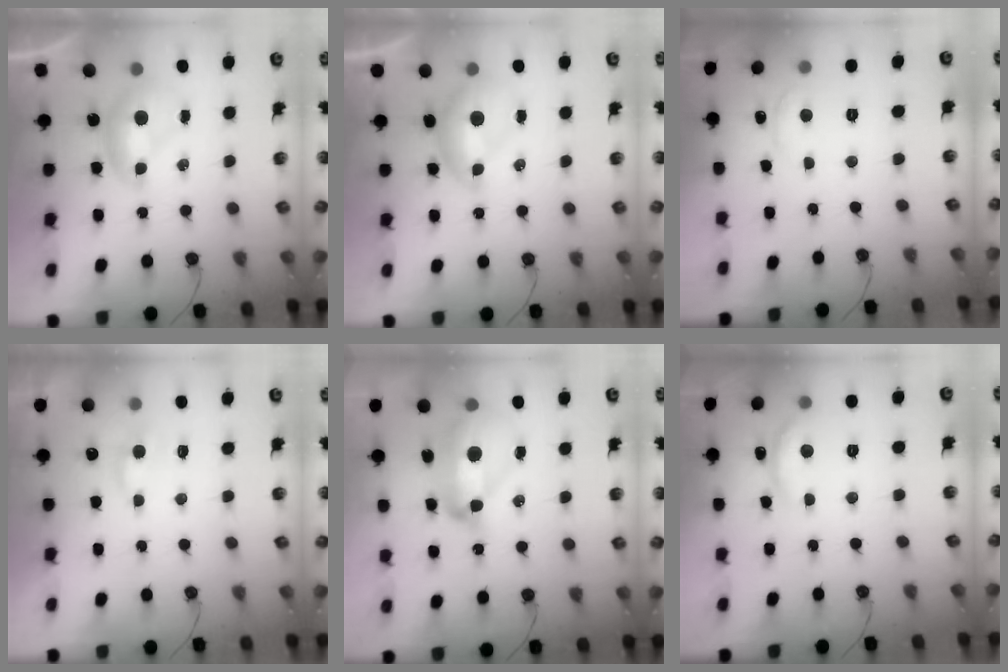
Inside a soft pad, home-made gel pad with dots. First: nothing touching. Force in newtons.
{"total": 1.7, "press": 1.5, "slide": 0.6}
{"total": 1.1, "press": 0.8, "slide": 0.7}
{"total": 1.7, "press": 1.6, "slide": 0.4}
{"total": 11.5, "press": 11.4, "slide": 1.3}
{"total": 5.1, "press": 5.1, "slide": 0.5}